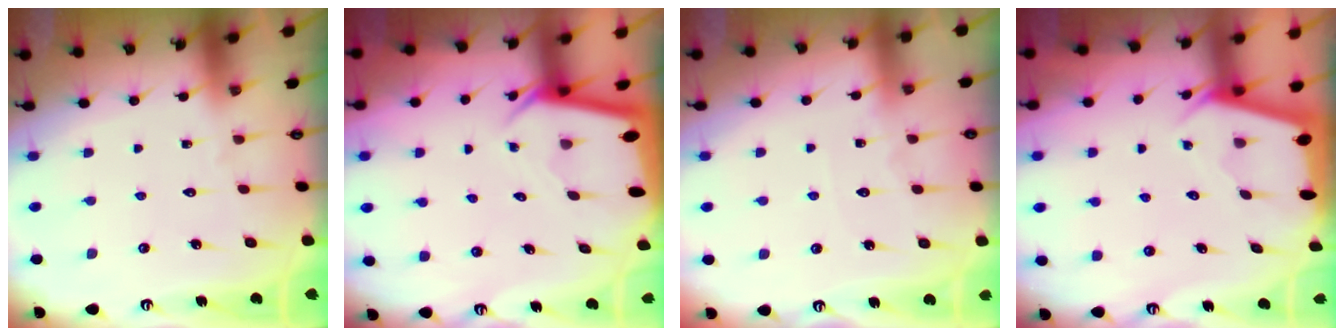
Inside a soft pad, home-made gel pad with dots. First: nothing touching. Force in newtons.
{"total": 2.7, "press": 2.7, "slide": 0.2}
{"total": 4.8, "press": 4.7, "slide": 0.6}
{"total": 2.3, "press": 2.3, "slide": 0.3}